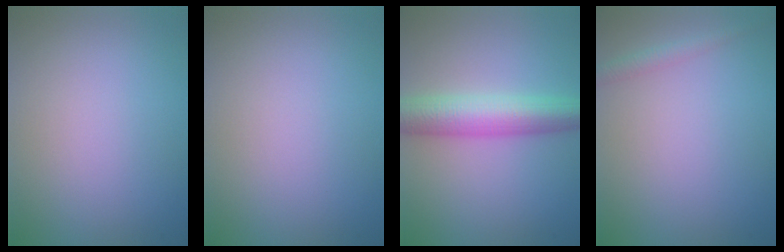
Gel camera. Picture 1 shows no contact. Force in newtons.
{"total": 0.0}
{"total": 6.4, "press": 6.4, "slide": 0.1}
{"total": 1.4, "press": 1.4, "slide": 0.1}